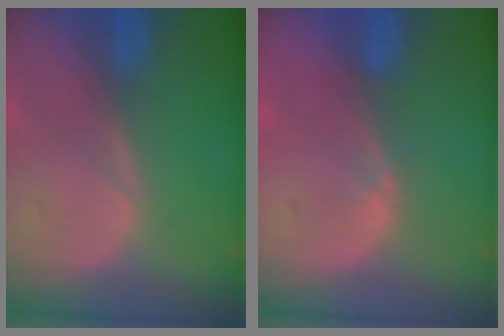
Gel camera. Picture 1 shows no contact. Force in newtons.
{"total": 1.3, "press": 1.1, "slide": 0.8}